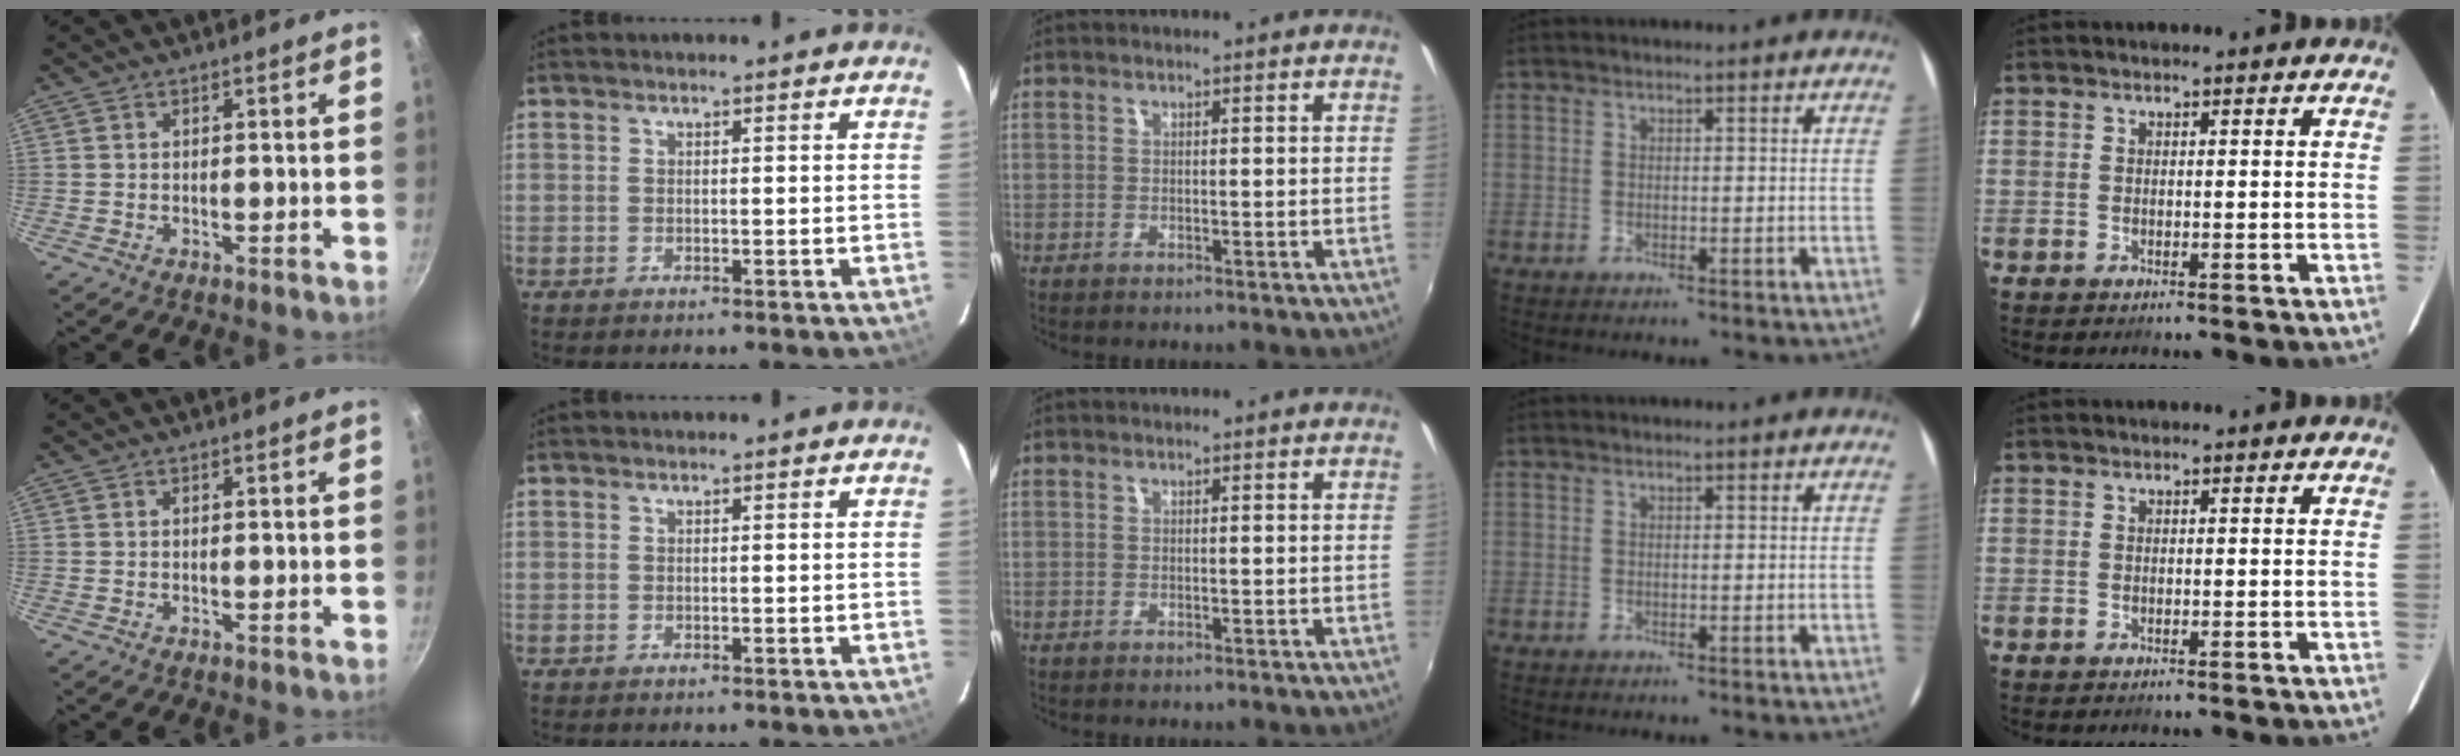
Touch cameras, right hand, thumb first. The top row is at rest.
{}